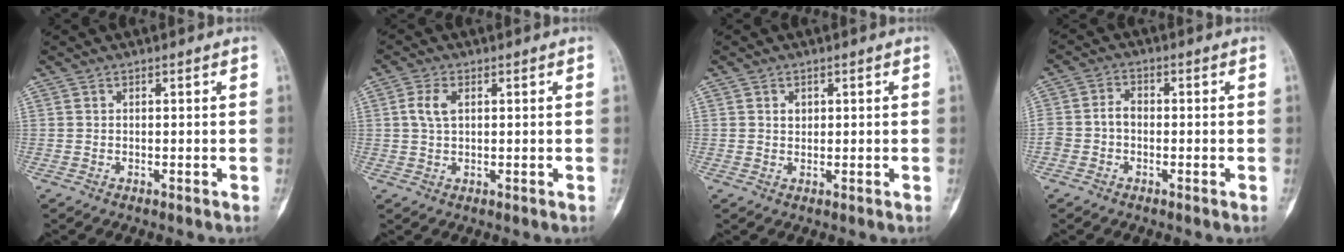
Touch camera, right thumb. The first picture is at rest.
{"total": 3.7, "force": [0.9, 2.2, 2.9], "torque": [-0.064, 0.004, 0.015]}
{"total": 1.5, "force": [0.5, 1.2, 0.7], "torque": [-0.004, -0.001, 0.008]}
{"total": 3.8, "force": [-0.8, 2.9, 2.3], "torque": [-0.043, 0.017, -0.019]}